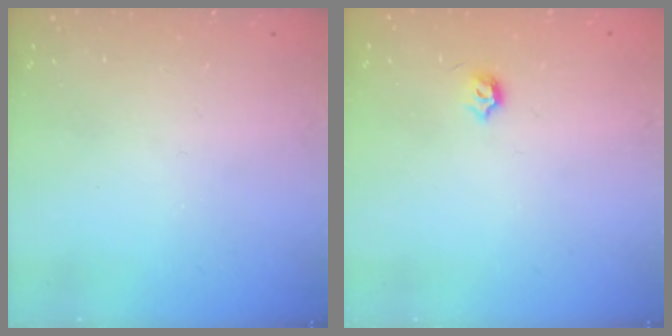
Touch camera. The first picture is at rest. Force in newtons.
{"total": 3.9, "press": 3.9, "slide": 0.6}